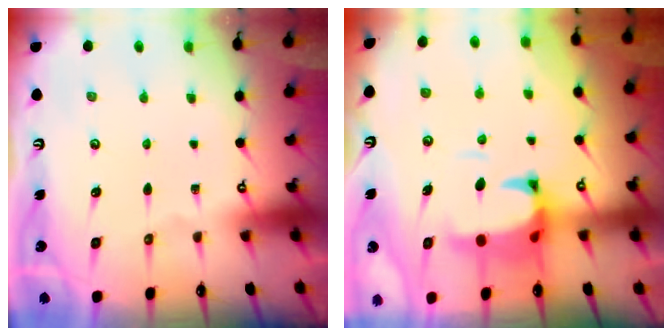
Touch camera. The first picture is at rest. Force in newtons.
{"total": 2.6, "press": 2.4, "slide": 1.1}